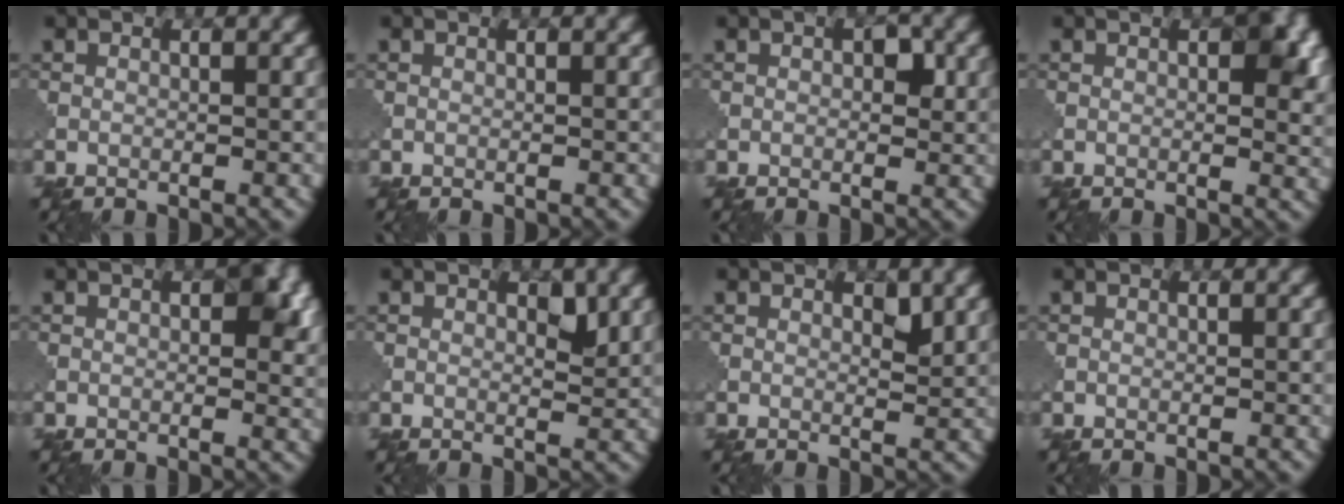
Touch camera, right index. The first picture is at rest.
{"total": 0.0}
{"total": 2.0, "force": [0.3, 1.2, 1.5], "torque": [-0.018, -0.003, 0.005]}
{"total": 5.3, "force": [1.1, 2.7, 4.4], "torque": [-0.042, -0.004, 0.015]}
{"total": 4.8, "force": [0.9, 2.6, 3.9], "torque": [-0.037, -0.005, 0.013]}
{"total": 1.8, "force": [0.9, 0.8, 1.3], "torque": [-0.014, -0.007, 0.017]}
{"total": 1.5, "force": [0.9, 0.6, 1.0], "torque": [-0.012, -0.008, 0.017]}
{"total": 0.0}